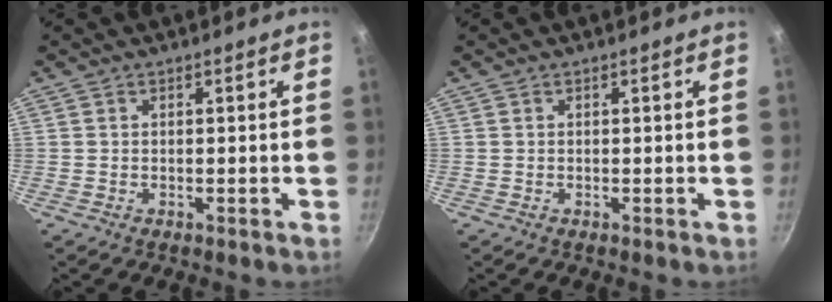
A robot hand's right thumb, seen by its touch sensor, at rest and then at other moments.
{"total": 0.0}